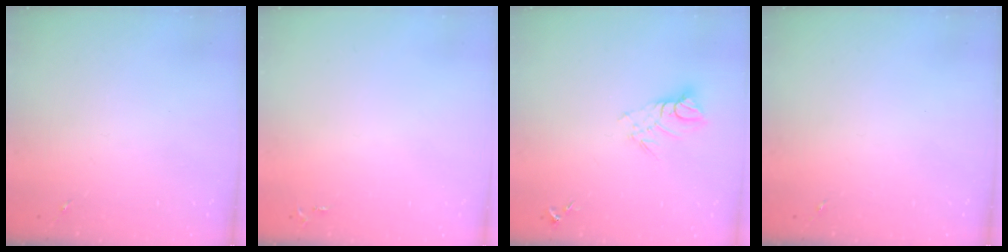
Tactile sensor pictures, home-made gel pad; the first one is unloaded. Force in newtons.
{"total": 2.5, "press": 2.5, "slide": 0.3}
{"total": 7.9, "press": 7.9, "slide": 0.5}
{"total": 0.0}